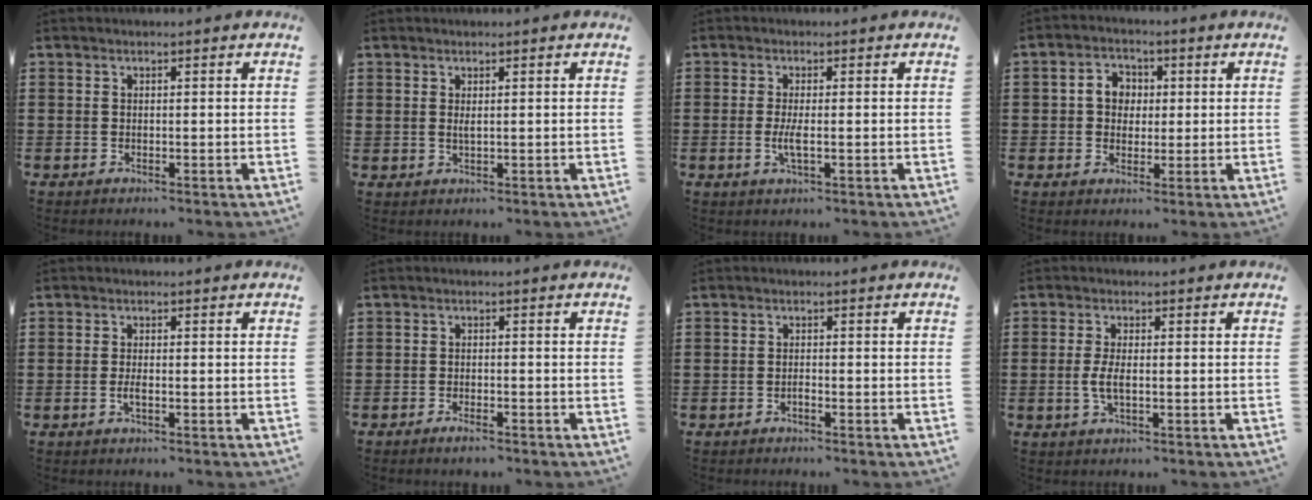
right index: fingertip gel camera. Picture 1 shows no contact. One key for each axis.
{"total": 1.0, "fx": 0.6, "fy": 0.3, "fz": 0.7, "tx": -0.016, "ty": 0.003, "tz": 0.010}
{"total": 2.8, "fx": -0.5, "fy": 0.5, "fz": 2.7, "tx": -0.056, "ty": -0.006, "tz": -0.011}
{"total": 4.5, "fx": 0.4, "fy": 3.9, "fz": 2.3, "tx": -0.058, "ty": 0.015, "tz": 0.002}
{"total": 1.6, "fx": -0.5, "fy": 0.4, "fz": 1.4, "tx": -0.034, "ty": -0.003, "tz": -0.011}
{"total": 1.5, "fx": -1.2, "fy": 0.3, "fz": 0.7, "tx": -0.016, "ty": -0.001, "tz": -0.023}
{"total": 0.8, "fx": -0.6, "fy": 0.2, "fz": 0.4, "tx": -0.010, "ty": -0.003, "tz": -0.011}
{"total": 3.4, "fx": -0.5, "fy": 1.1, "fz": 3.2, "tx": -0.071, "ty": -0.004, "tz": -0.015}